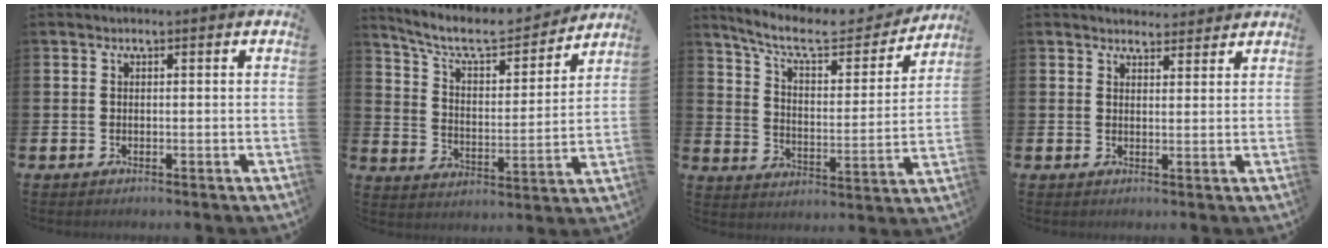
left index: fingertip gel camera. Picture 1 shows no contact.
{"total": 8.1, "force": [7.2, 2.2, 2.9], "torque": [-0.087, -0.053, 0.122]}
{"total": 9.3, "force": [8.1, 2.5, 3.9], "torque": [-0.105, -0.048, 0.137]}
{"total": 2.7, "force": [2.6, 0.7, -0.2], "torque": [0.009, -0.016, 0.046]}